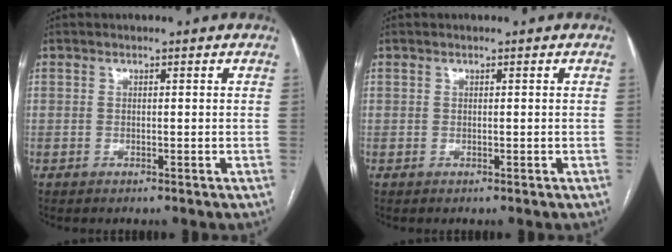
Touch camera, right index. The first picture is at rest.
{"total": 0.0}